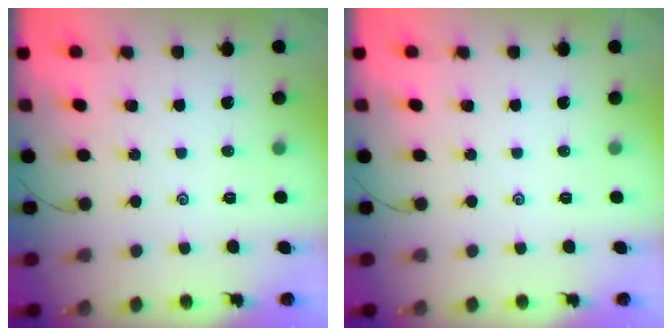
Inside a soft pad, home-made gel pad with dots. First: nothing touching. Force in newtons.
{"total": 0.0}